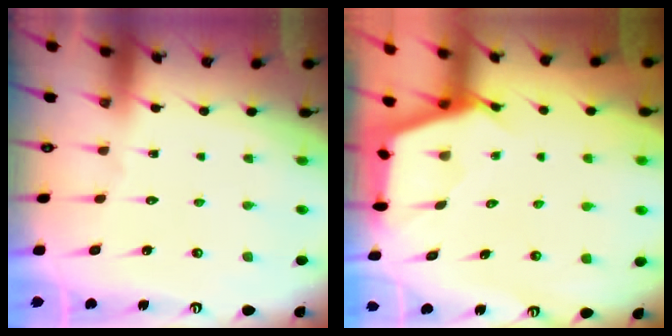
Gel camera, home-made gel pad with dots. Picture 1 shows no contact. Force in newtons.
{"total": 2.6, "press": 2.6, "slide": 0.3}